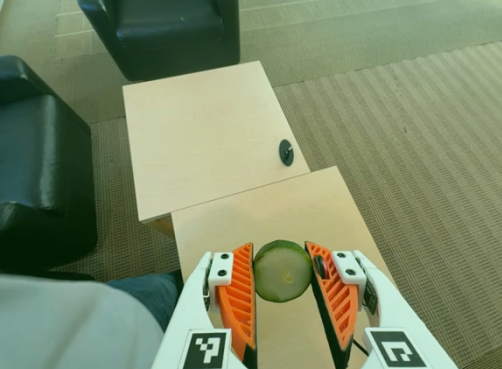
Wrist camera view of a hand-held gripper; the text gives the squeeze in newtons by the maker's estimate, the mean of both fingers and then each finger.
{"total": 10.7, "left": 11.2, "right": 10.2}